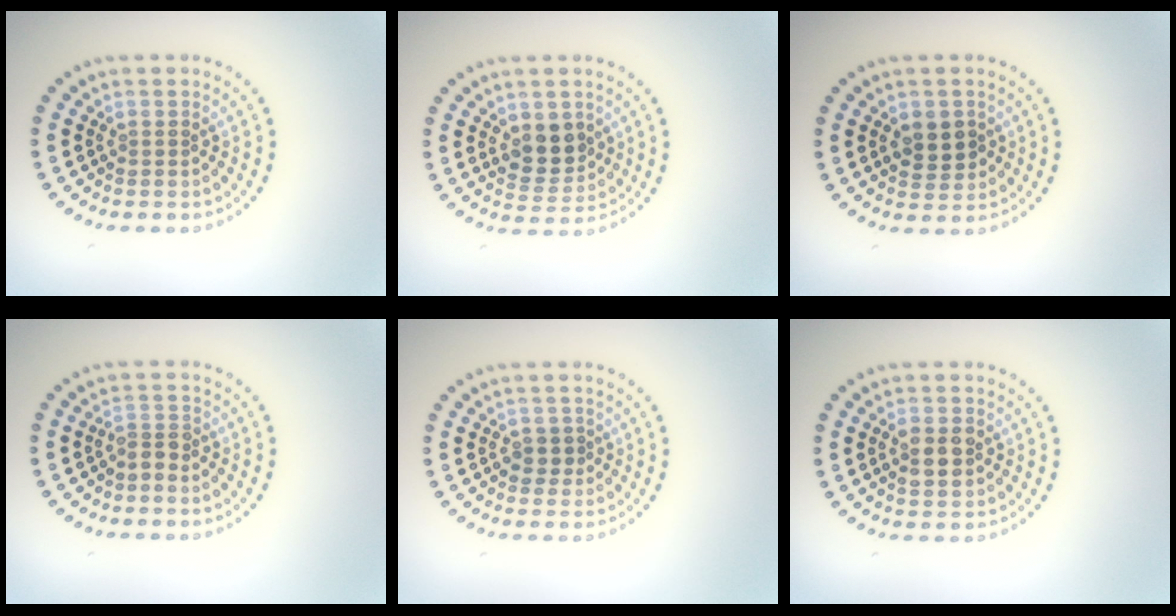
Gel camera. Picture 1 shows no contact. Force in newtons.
{"total": 3.4, "press": 3.3, "slide": 0.9}
{"total": 2.8, "press": 2.8, "slide": 0.4}
{"total": 1.9, "press": 1.4, "slide": 1.3}
{"total": 1.1, "press": 0.9, "slide": 0.6}
{"total": 2.6, "press": 2.6, "slide": 0.1}